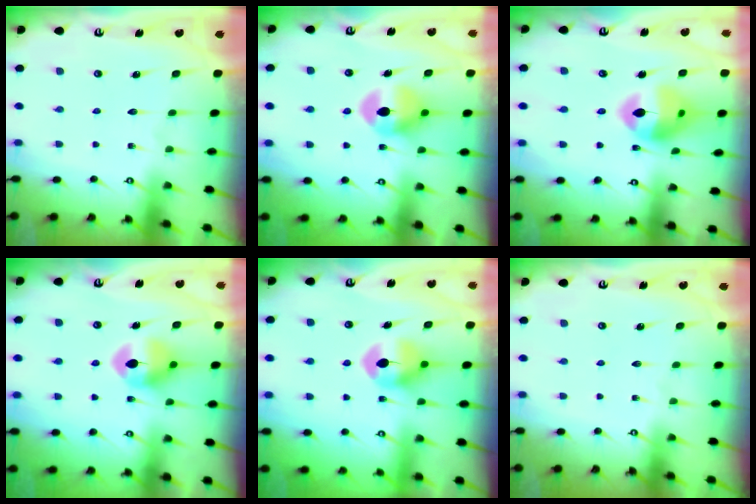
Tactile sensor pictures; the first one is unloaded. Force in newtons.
{"total": 10.2, "press": 10.2, "slide": 0.6}
{"total": 14.5, "press": 14.4, "slide": 1.9}
{"total": 9.7, "press": 9.7, "slide": 0.4}
{"total": 8.5, "press": 8.5, "slide": 0.5}
{"total": 0.0}